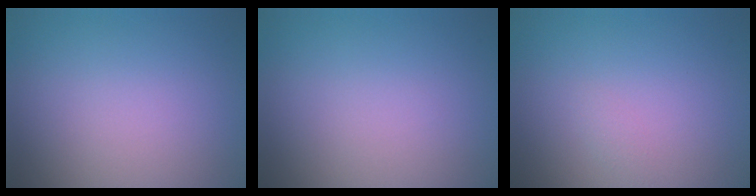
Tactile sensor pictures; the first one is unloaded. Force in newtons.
{"total": 0.0}
{"total": 0.5, "press": 0.5, "slide": 0.0}